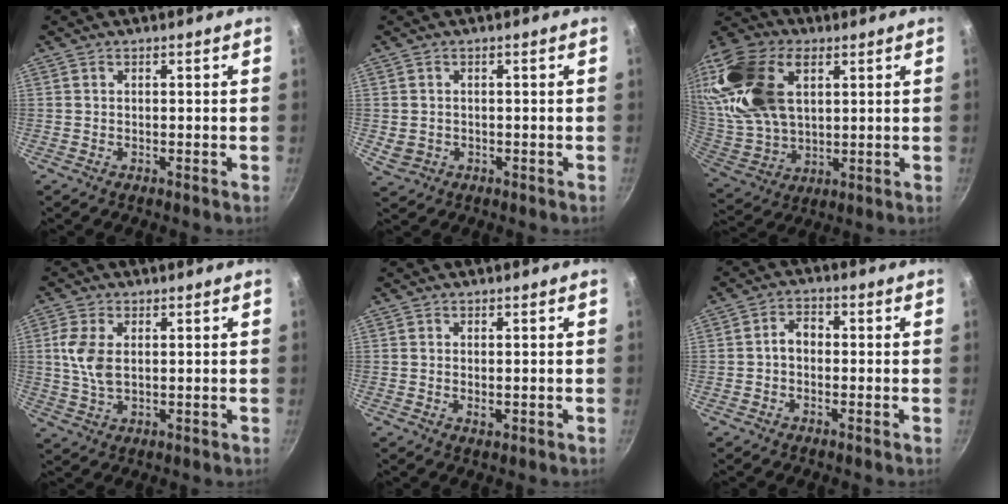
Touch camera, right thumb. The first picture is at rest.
{"total": 2.9, "force": [-0.4, 2.6, 1.3], "torque": [-0.022, 0.003, 0.001]}
{"total": 26.0, "force": [8.6, 16.1, 18.5], "torque": [-0.390, 0.003, 0.166]}
{"total": 6.8, "force": [1.2, 3.9, 5.4], "torque": [-0.117, 0.002, 0.025]}
{"total": 1.3, "force": [-0.1, 0.7, 1.1], "torque": [-0.018, -0.002, 0.001]}
{"total": 3.8, "force": [-0.4, 2.8, 2.5], "torque": [-0.028, 0.015, -0.015]}